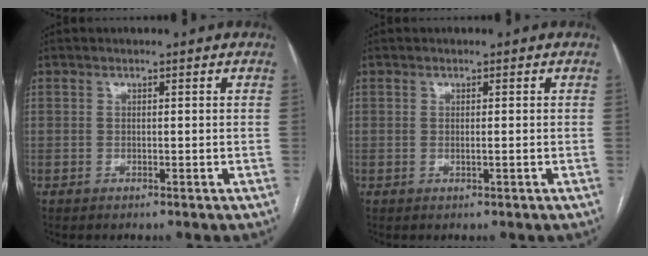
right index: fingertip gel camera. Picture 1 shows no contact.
{"total": 0.6, "force": [-0.1, -0.1, 0.5], "torque": [-0.010, 0.000, -0.002]}